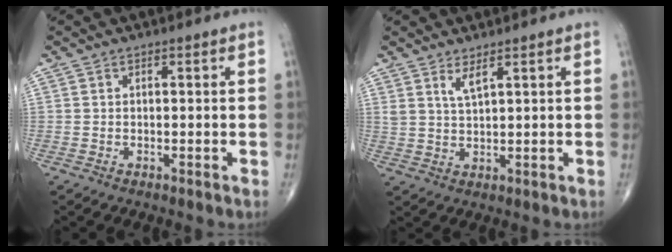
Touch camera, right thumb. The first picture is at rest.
{"total": 3.1, "force": [2.0, 0.5, 2.3], "torque": [-0.047, -0.018, 0.043]}